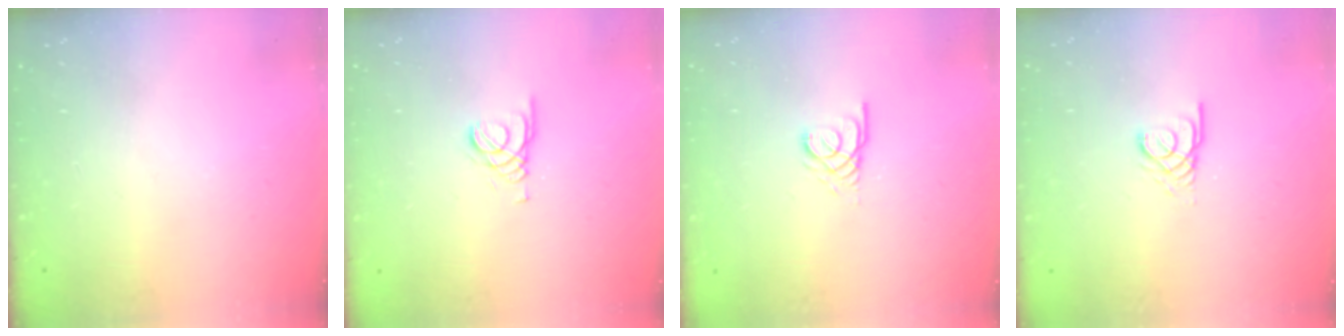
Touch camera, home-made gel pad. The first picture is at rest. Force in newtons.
{"total": 1.6, "press": 1.6, "slide": 0.0}
{"total": 2.2, "press": 2.2, "slide": 0.2}
{"total": 2.7, "press": 2.7, "slide": 0.1}